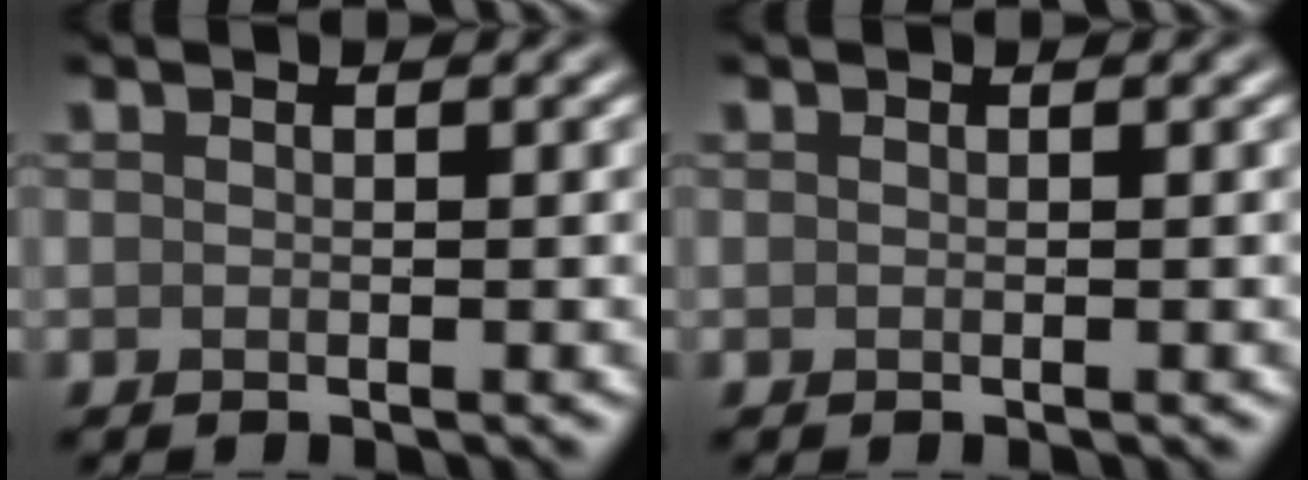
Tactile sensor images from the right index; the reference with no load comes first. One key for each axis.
{"total": 0.0}